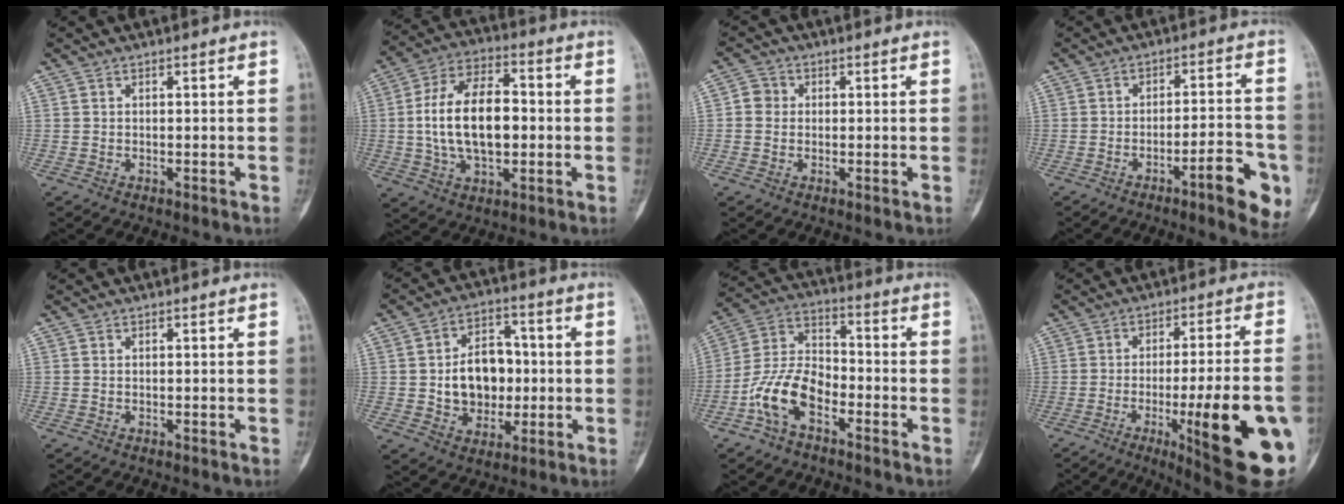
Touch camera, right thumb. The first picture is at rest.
{"total": 16.6, "force": [-0.2, 9.4, 13.7], "torque": [-0.236, 0.022, -0.005]}
{"total": 3.3, "force": [0.2, 3.1, 1.1], "torque": [-0.003, 0.006, -0.003]}
{"total": 10.5, "force": [-4.7, 2.5, 9.0], "torque": [-0.109, 0.024, -0.064]}
{"total": 0.0}
{"total": 12.4, "force": [-0.2, 9.5, 8.0], "torque": [-0.083, 0.021, 0.002]}
{"total": 11.5, "force": [-5.3, 6.6, 7.9], "torque": [-0.150, 0.047, -0.108]}
{"total": 23.4, "force": [-7.1, 4.2, 21.9], "torque": [-0.258, -0.003, -0.086]}